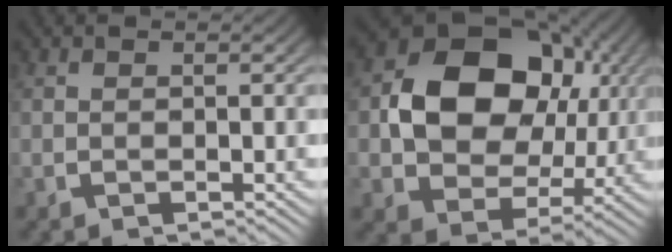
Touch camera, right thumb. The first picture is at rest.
{"total": 14.2, "force": [1.9, 9.9, 10.0], "torque": [-0.198, -0.027, 0.038]}